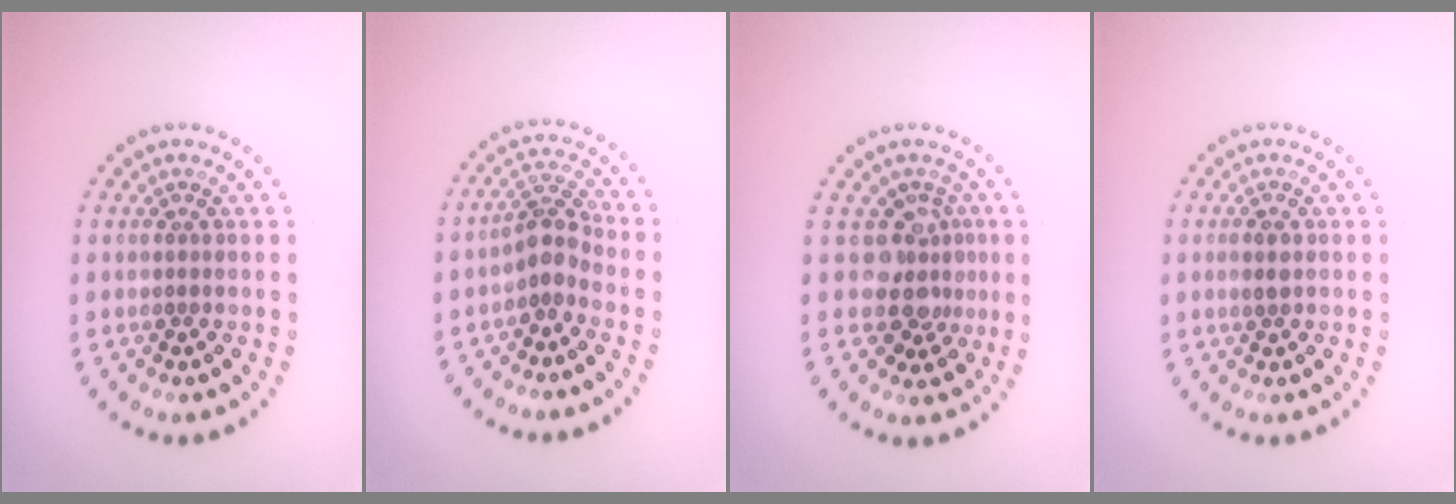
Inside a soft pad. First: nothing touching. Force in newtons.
{"total": 2.6, "press": 2.0, "slide": 1.7}
{"total": 3.4, "press": 2.6, "slide": 2.2}
{"total": 1.2, "press": 1.1, "slide": 0.2}